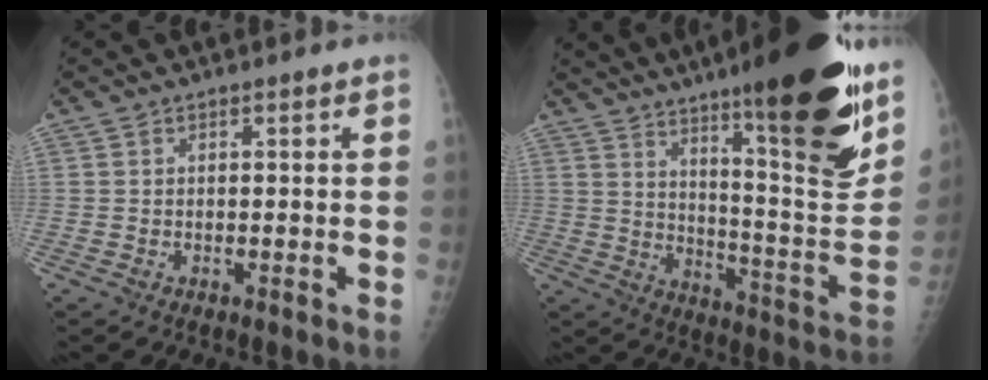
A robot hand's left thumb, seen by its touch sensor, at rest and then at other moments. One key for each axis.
{"total": 25.6, "fx": 15.4, "fy": 4.3, "fz": 20.1, "tx": -0.268, "ty": -0.075, "tz": 0.237}